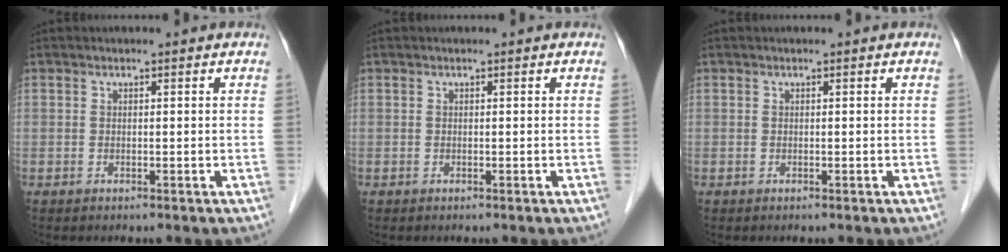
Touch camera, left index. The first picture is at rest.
{"total": 0.0}
{"total": 0.0}